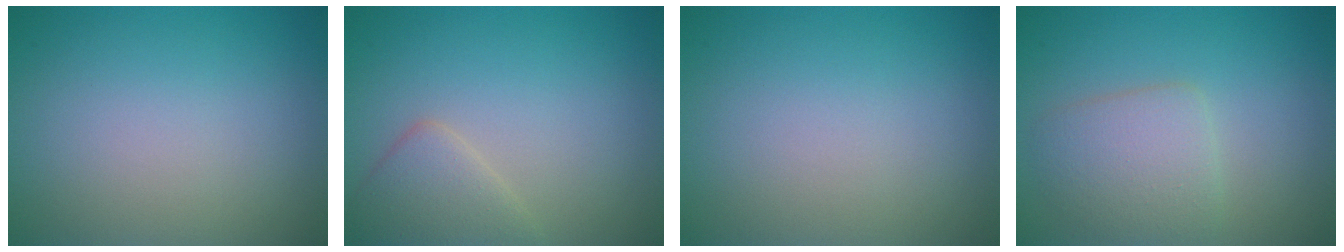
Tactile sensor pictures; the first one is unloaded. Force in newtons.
{"total": 2.7, "press": 2.7, "slide": 0.1}
{"total": 0.0}
{"total": 3.3, "press": 3.3, "slide": 0.0}